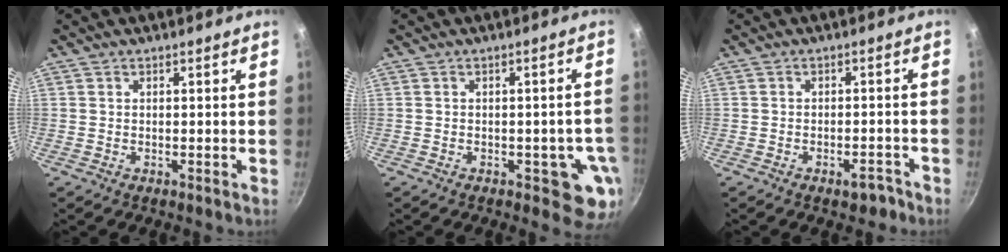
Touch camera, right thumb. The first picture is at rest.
{"total": 6.9, "force": [-2.2, 3.8, 5.4], "torque": [-0.016, 0.012, -0.027]}
{"total": 3.5, "force": [-2.3, 1.8, 1.9], "torque": [-0.011, 0.027, -0.021]}